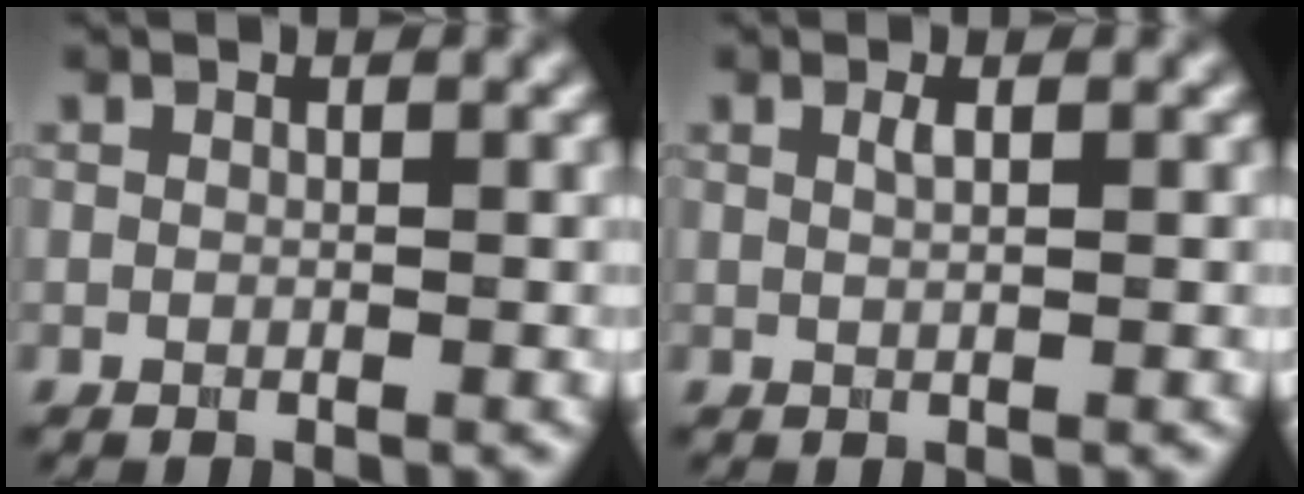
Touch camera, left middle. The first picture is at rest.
{"total": 0.9, "force": [0.2, 0.3, 0.9], "torque": [-0.012, 0.002, 0.005]}